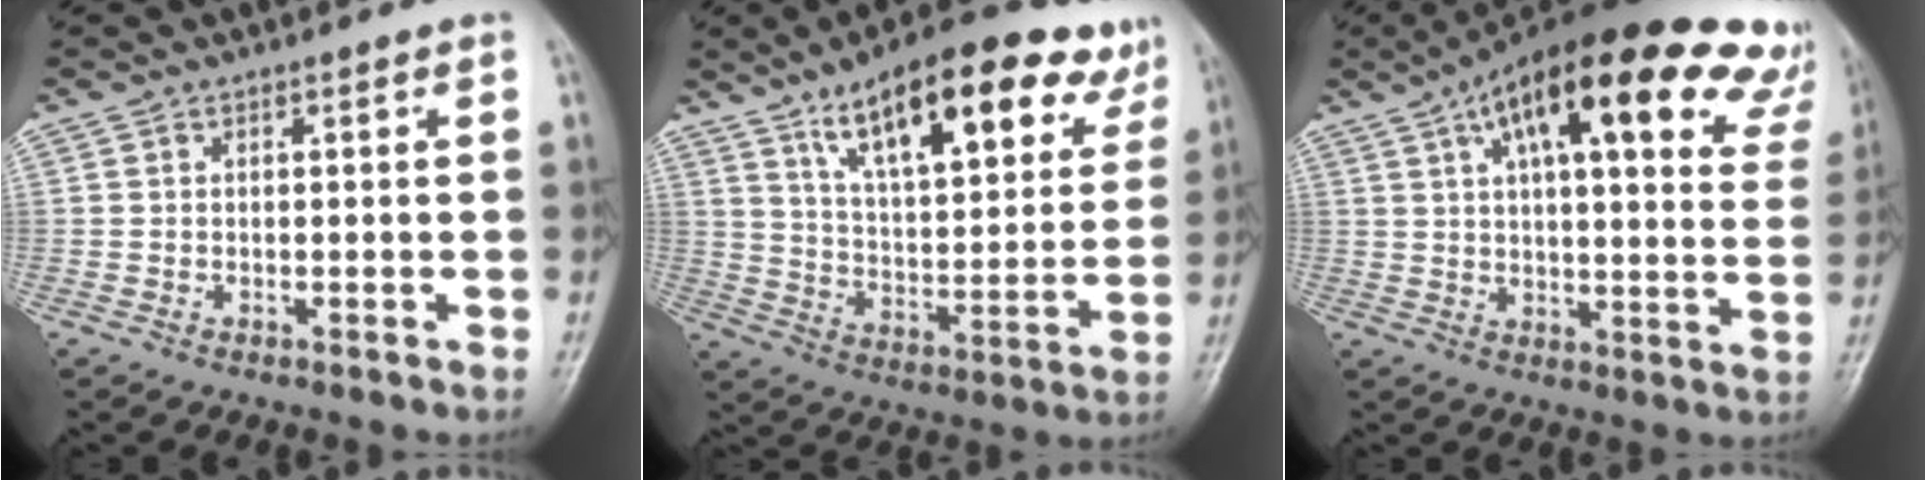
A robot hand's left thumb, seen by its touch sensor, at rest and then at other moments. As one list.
[{"total": 23.3, "force": [13.9, 8.4, 16.8], "torque": [-0.208, -0.038, 0.216]}, {"total": 30.3, "force": [16.9, 10.4, 22.9], "torque": [-0.288, 0.006, 0.223]}]